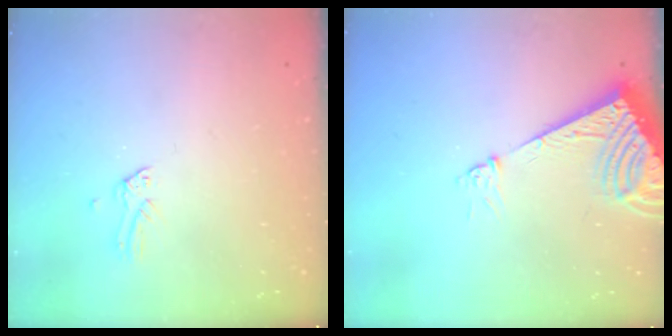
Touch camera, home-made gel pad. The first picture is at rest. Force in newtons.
{"total": 8.8, "press": 8.7, "slide": 1.1}